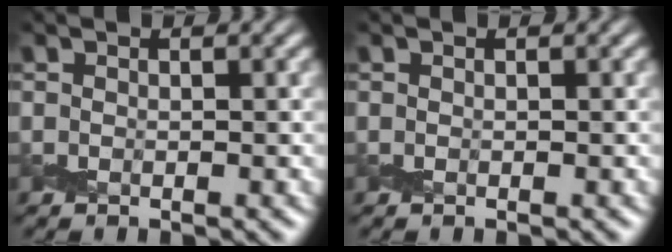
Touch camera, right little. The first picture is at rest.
{"total": 0.0}